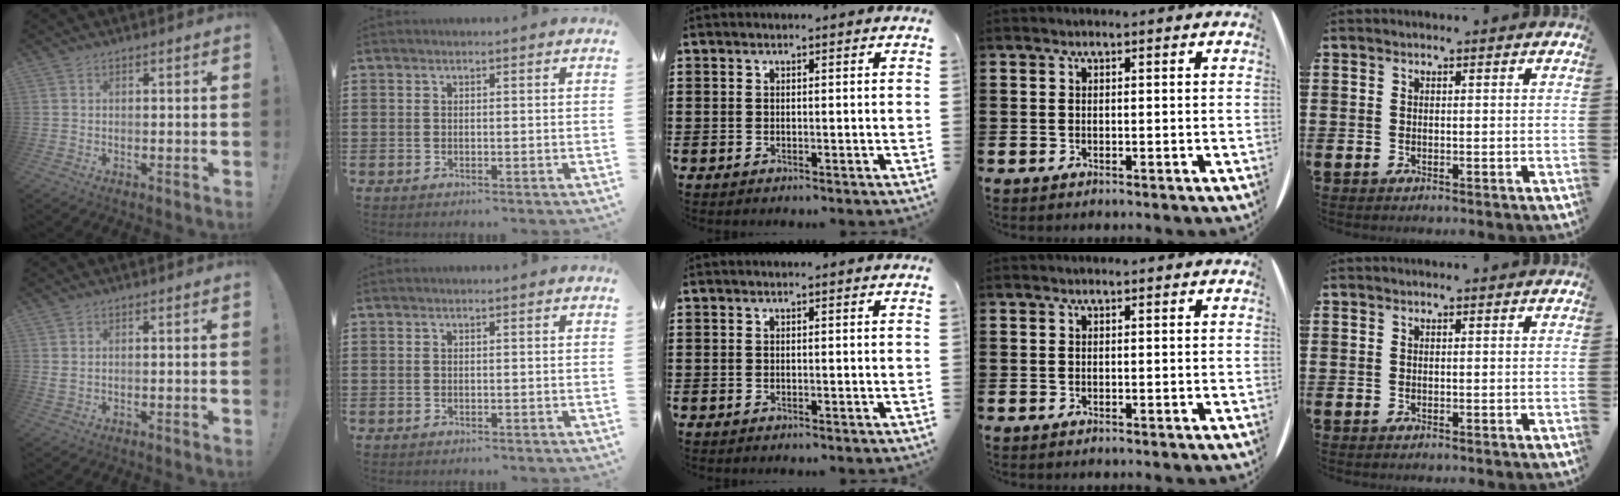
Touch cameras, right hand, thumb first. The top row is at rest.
{"thumb": {"total": 1.5, "force": [0.8, 0.4, 1.2], "torque": [-0.017, -0.003, 0.014]}}